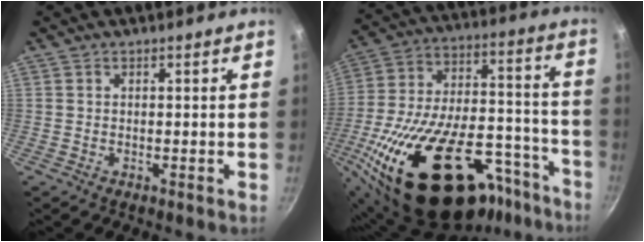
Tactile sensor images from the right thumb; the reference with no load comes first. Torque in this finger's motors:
{"motor_torque": [2.75, 2.25, 2.73, -0.04, 1.05]}